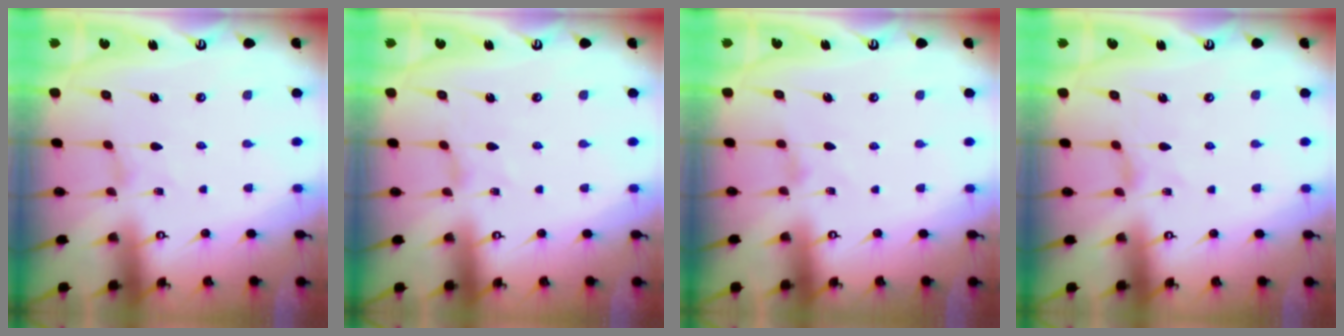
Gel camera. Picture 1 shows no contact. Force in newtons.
{"total": 0.0}
{"total": 1.8, "press": 1.7, "slide": 0.3}
{"total": 0.0}